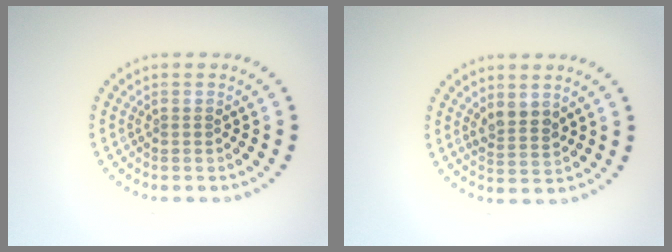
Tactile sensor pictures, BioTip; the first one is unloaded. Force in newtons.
{"total": 2.2, "press": 2.0, "slide": 0.9}